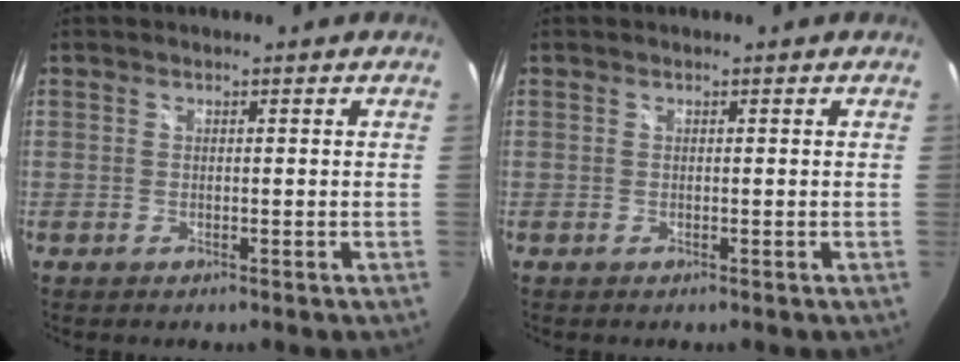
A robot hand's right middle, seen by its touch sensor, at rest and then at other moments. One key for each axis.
{"total": 0.0}